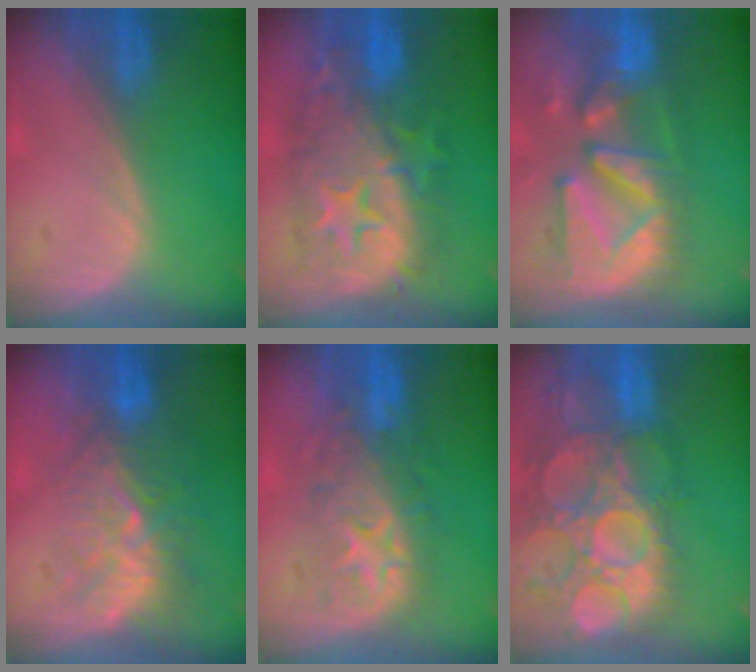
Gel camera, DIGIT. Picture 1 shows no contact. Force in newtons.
{"total": 12.5, "press": 12.5, "slide": 1.1}
{"total": 12.6, "press": 11.1, "slide": 6.0}
{"total": 9.1, "press": 8.5, "slide": 3.4}
{"total": 8.7, "press": 8.6, "slide": 1.7}
{"total": 15.0, "press": 12.6, "slide": 8.2}